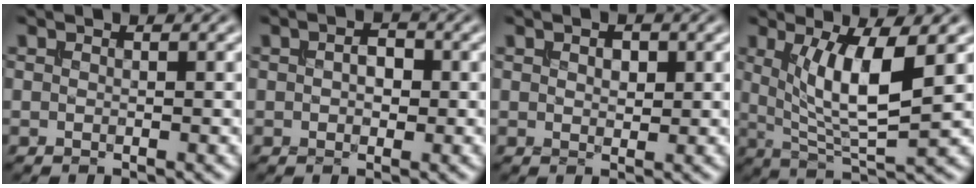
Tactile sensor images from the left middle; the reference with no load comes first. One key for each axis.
{"total": 2.4, "fx": 0.5, "fy": 1.6, "fz": 1.8, "tx": -0.028, "ty": 0.005, "tz": 0.002}
{"total": 1.5, "fx": 0.6, "fy": 0.9, "fz": 1.0, "tx": -0.015, "ty": 0.002, "tz": 0.012}
{"total": 6.7, "fx": 1.6, "fy": 1.9, "fz": 6.3, "tx": -0.115, "ty": -0.014, "tz": 0.036}